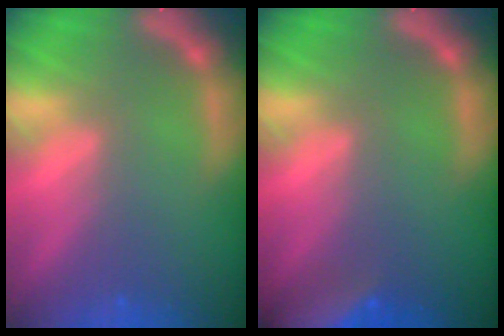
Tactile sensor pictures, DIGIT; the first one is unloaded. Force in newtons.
{"total": 8.5}